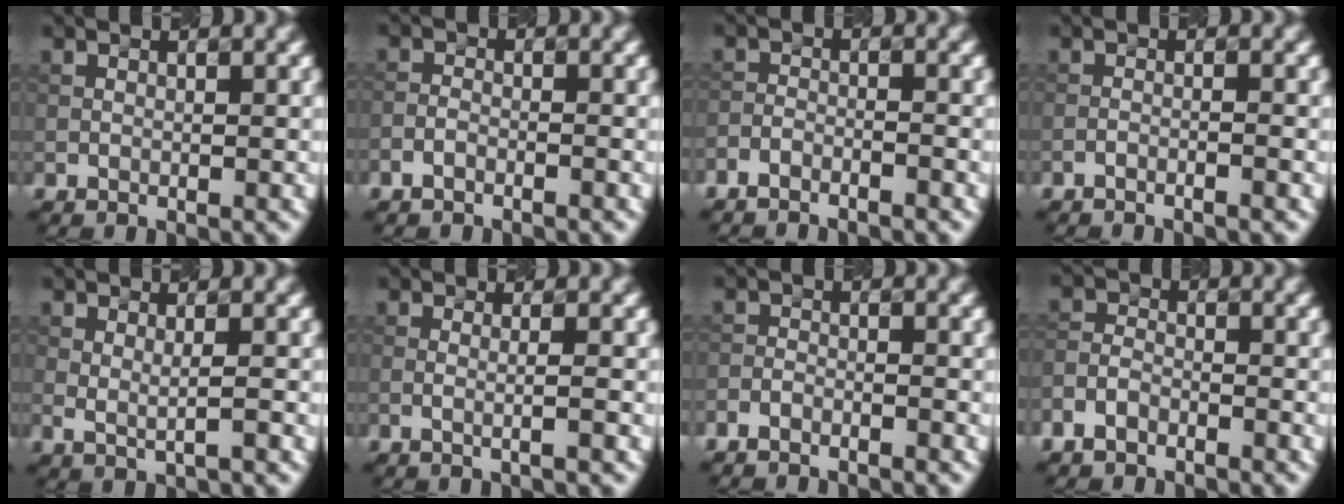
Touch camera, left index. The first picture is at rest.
{"total": 1.4, "force": [-1.1, 0.6, 0.6], "torque": [-0.008, 0.003, -0.024]}
{"total": 2.1, "force": [-2.0, 0.4, 0.6], "torque": [-0.013, 0.005, -0.040]}
{"total": 1.5, "force": [-1.1, 0.1, 1.0], "torque": [-0.017, 0.008, -0.029]}
{"total": 1.4, "force": [0.1, 0.3, 1.3], "torque": [-0.026, -0.006, 0.003]}
{"total": 2.1, "force": [0.0, 0.8, 2.0], "torque": [-0.017, -0.005, -0.017]}
{"total": 1.8, "force": [-1.6, 0.5, 0.5], "torque": [-0.011, 0.004, -0.036]}
{"total": 2.7, "force": [-1.9, 1.5, 1.0], "torque": [-0.020, 0.003, -0.049]}